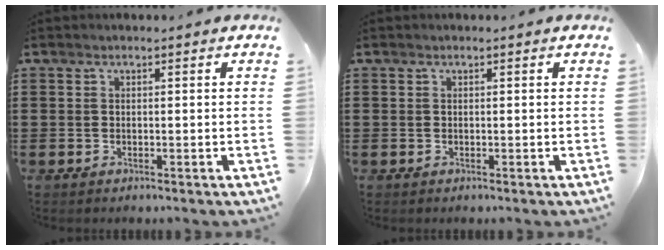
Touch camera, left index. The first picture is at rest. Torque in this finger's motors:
{"motor_torque": [0.03, 0.04, 0.00, 0.00]}